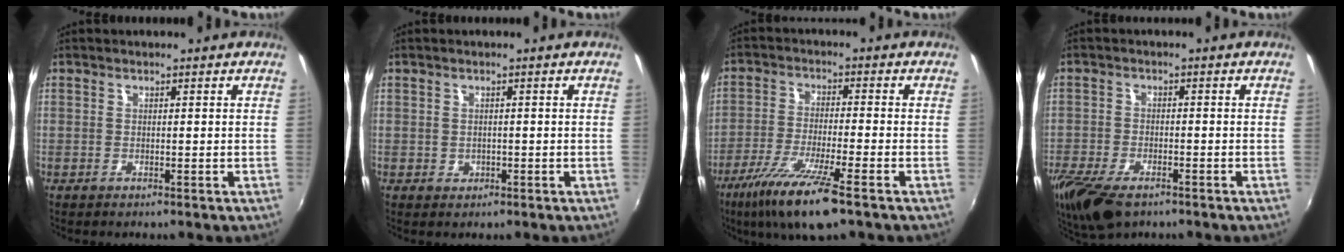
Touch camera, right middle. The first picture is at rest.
{"total": 1.2, "force": [-0.2, 1.1, 0.3], "torque": [-0.002, 0.000, 0.000]}
{"total": 12.1, "force": [-7.6, 1.1, 9.3], "torque": [-0.198, -0.034, -0.140]}
{"total": 12.1, "force": [-8.2, 5.3, 7.1], "torque": [-0.173, -0.039, -0.148]}